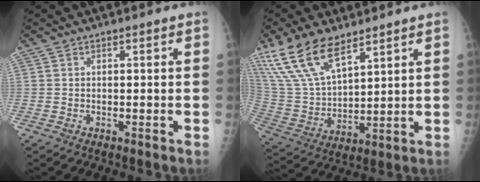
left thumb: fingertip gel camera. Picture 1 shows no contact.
{"total": 15.7, "force": [10.8, 6.6, 9.4], "torque": [-0.174, -0.040, 0.224]}